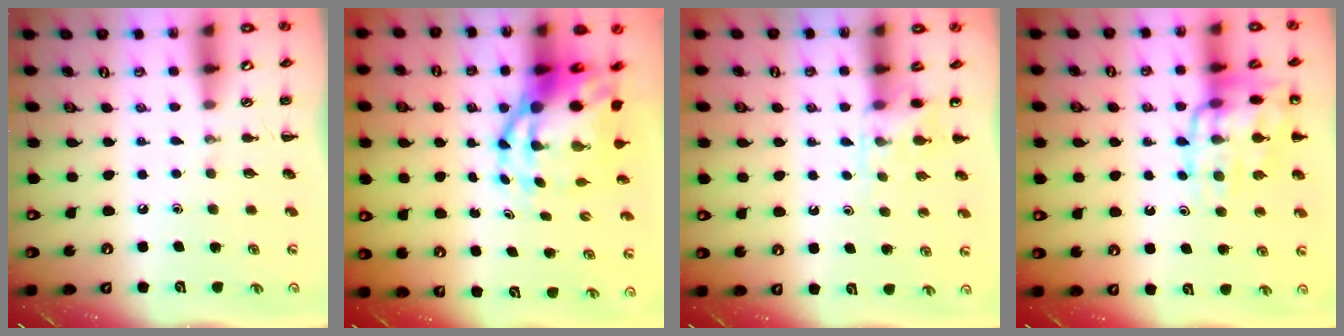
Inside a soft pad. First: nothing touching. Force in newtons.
{"total": 11.5, "press": 11.1, "slide": 3.2}
{"total": 5.0, "press": 4.8, "slide": 1.4}
{"total": 15.6, "press": 15.5, "slide": 1.5}